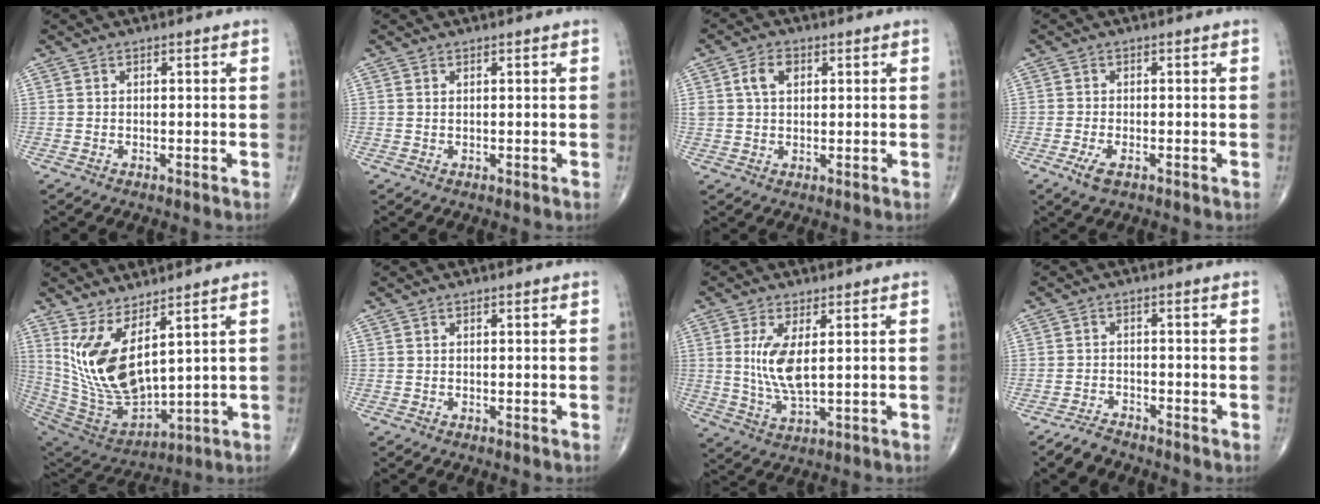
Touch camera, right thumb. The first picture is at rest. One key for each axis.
{"total": 0.0}
{"total": 4.6, "fx": 1.5, "fy": 3.0, "fz": 3.0, "tx": -0.054, "ty": 0.005, "tz": 0.029}
{"total": 2.7, "fx": -1.3, "fy": 1.1, "fz": 2.1, "tx": -0.048, "ty": -0.003, "tz": -0.025}
{"total": 15.4, "fx": 6.2, "fy": 6.1, "fz": 12.6, "tx": -0.246, "ty": -0.056, "tz": 0.150}
{"total": 0.0}
{"total": 7.8, "fx": 1.4, "fy": 2.7, "fz": 7.2, "tx": -0.151, "ty": -0.020, "tz": 0.035}
{"total": 3.1, "fx": -2.8, "fy": 1.1, "fz": 0.5, "tx": -0.017, "ty": 0.006, "tz": -0.053}